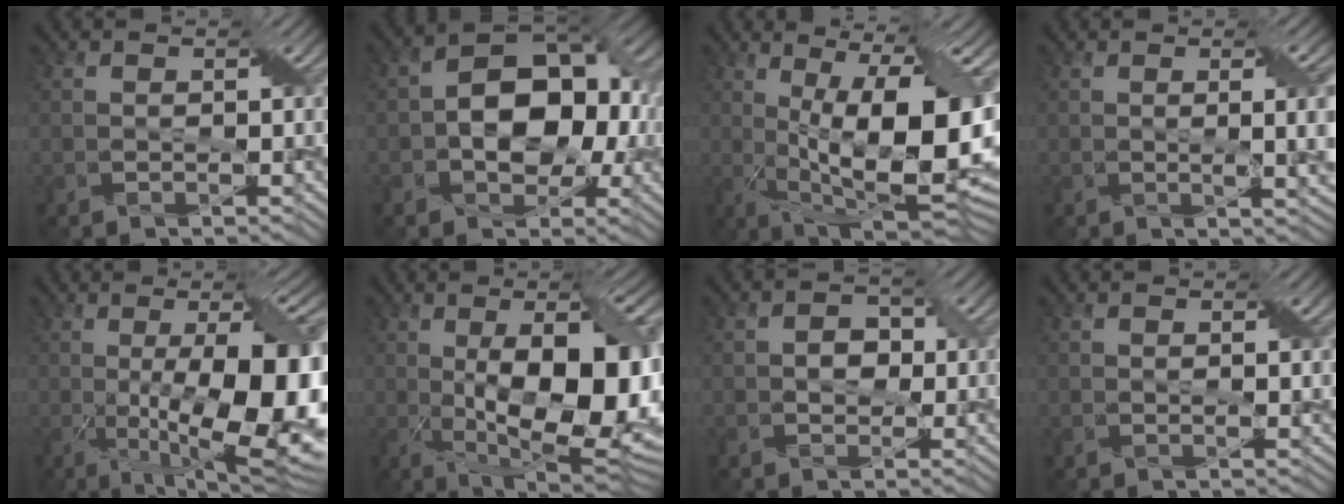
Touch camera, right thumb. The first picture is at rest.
{"total": 10.4, "force": [-0.4, 7.1, 7.7], "torque": [-0.106, 0.012, -0.014]}
{"total": 16.9, "force": [0.9, 6.3, 15.6], "torque": [-0.227, 0.002, 0.016]}
{"total": 5.4, "force": [0.4, 1.5, 5.2], "torque": [-0.064, 0.000, 0.009]}
{"total": 16.7, "force": [-2.2, 5.4, 15.6], "torque": [-0.218, -0.010, -0.021]}
{"total": 15.8, "force": [-0.4, 6.7, 14.3], "torque": [-0.214, -0.006, 0.002]}
{"total": 1.9, "force": [0.0, 1.7, 0.8], "torque": [-0.015, 0.002, -0.004]}
{"total": 0.8, "force": [0.5, -0.1, 0.6], "torque": [-0.006, -0.001, 0.006]}